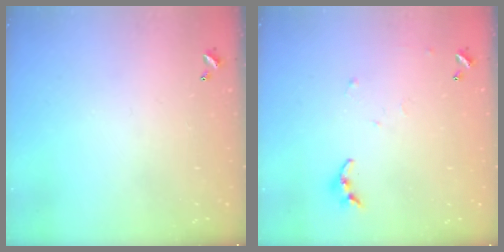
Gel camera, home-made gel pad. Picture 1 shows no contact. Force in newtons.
{"total": 4.1, "press": 4.1, "slide": 0.4}